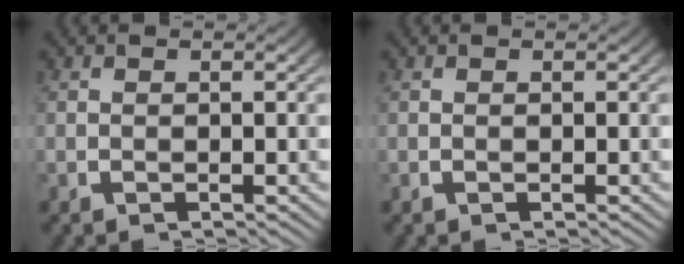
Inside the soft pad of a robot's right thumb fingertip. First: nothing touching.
{"total": 0.0}